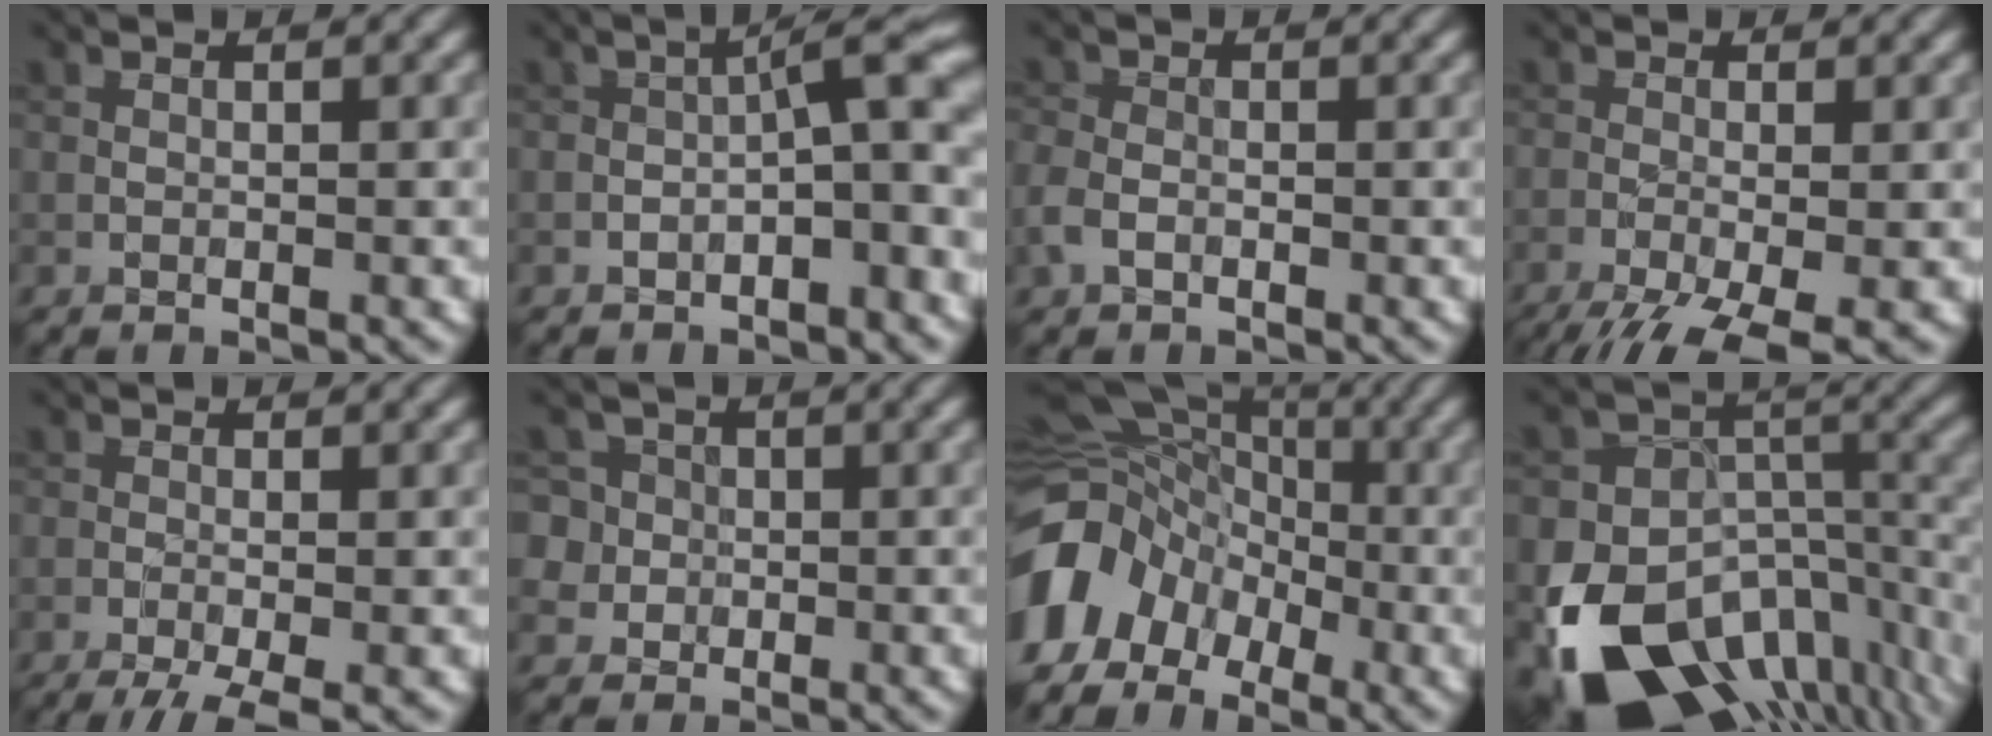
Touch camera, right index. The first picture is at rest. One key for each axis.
{"total": 4.1, "fx": -1.4, "fy": 1.0, "fz": 3.8, "tx": -0.052, "ty": 0.018, "tz": -0.027}
{"total": 2.2, "fx": -1.1, "fy": 1.4, "fz": 1.2, "tx": -0.029, "ty": -0.001, "tz": -0.029}
{"total": 7.3, "fx": -4.5, "fy": 2.2, "fz": 5.3, "tx": -0.105, "ty": -0.037, "tz": -0.075}
{"total": 4.8, "fx": -3.0, "fy": 1.1, "fz": 3.6, "tx": -0.062, "ty": -0.010, "tz": -0.055}
{"total": 6.0, "fx": 1.1, "fy": 5.6, "fz": 2.0, "tx": -0.037, "ty": 0.035, "tz": -0.008}
{"total": 12.6, "fx": -3.8, "fy": 10.2, "fz": 6.4, "tx": -0.144, "ty": 0.003, "tz": -0.076}
{"total": 16.2, "fx": -8.7, "fy": 10.8, "fz": 8.4, "tx": -0.161, "ty": -0.026, "tz": -0.116}